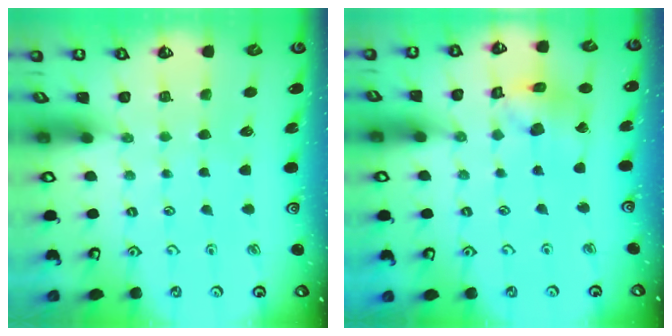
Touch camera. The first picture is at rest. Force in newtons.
{"total": 11.9, "press": 11.8, "slide": 1.6}